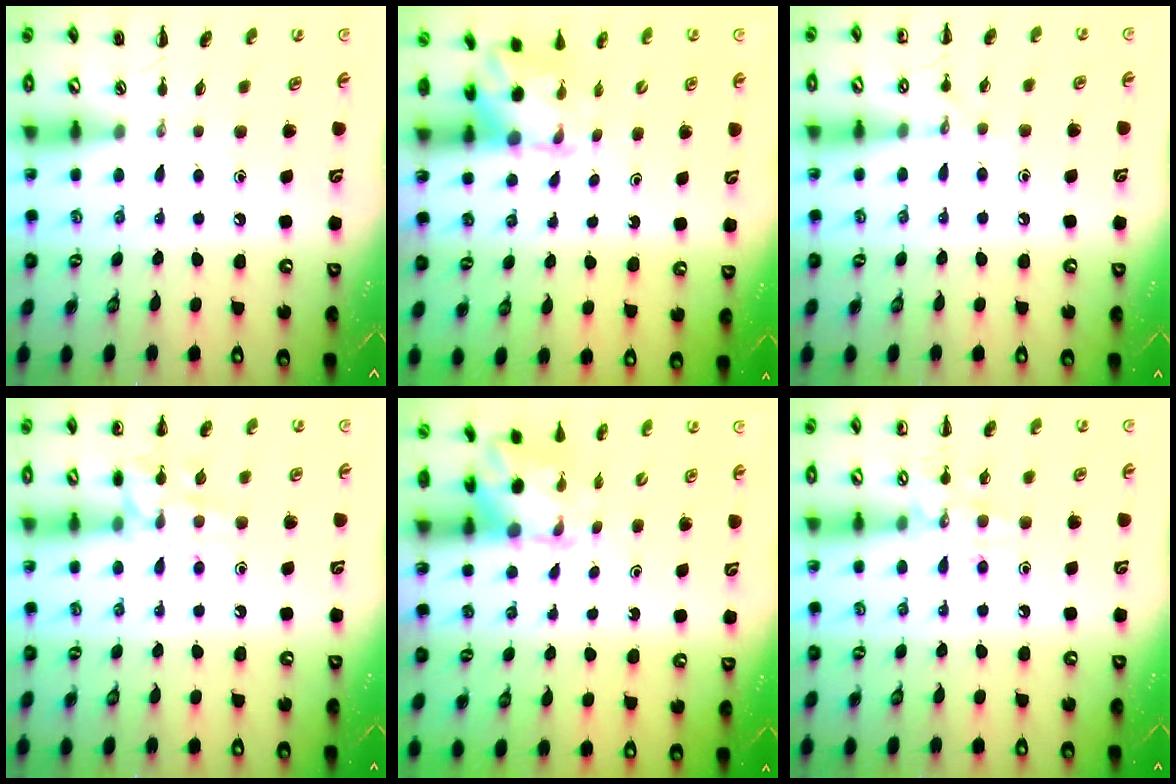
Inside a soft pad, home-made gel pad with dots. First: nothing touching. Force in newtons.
{"total": 2.1, "press": 2.0, "slide": 0.7}
{"total": 7.2, "press": 6.8, "slide": 2.1}
{"total": 11.6, "press": 11.6, "slide": 0.4}
{"total": 2.1, "press": 2.0, "slide": 0.7}
{"total": 9.7, "press": 9.7, "slide": 0.7}